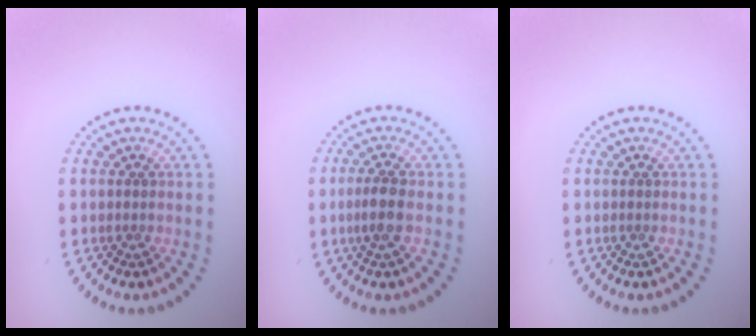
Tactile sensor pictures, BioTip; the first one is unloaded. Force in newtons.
{"total": 2.2, "press": 2.0, "slide": 0.9}
{"total": 0.0}